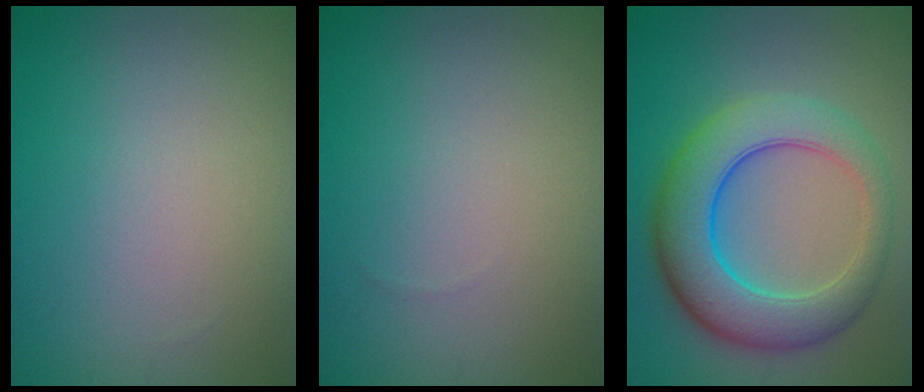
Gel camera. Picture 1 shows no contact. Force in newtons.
{"total": 0.0}
{"total": 8.2, "press": 8.2, "slide": 0.1}